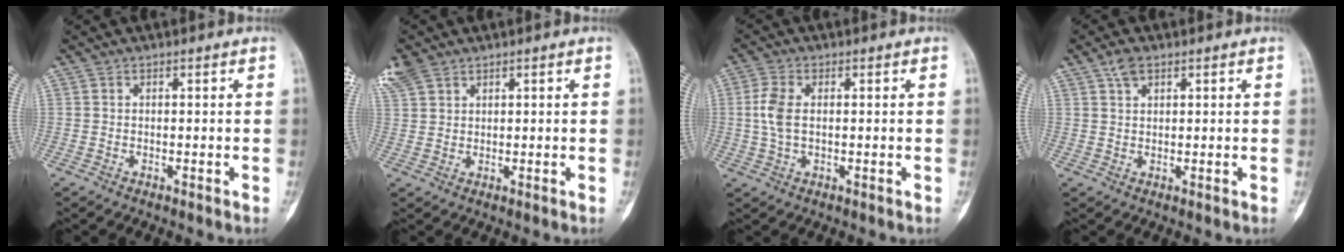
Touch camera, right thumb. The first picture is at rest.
{"total": 5.5, "force": [3.6, 3.5, 2.2], "torque": [-0.052, 0.011, 0.085]}
{"total": 5.1, "force": [0.4, 2.8, 4.2], "torque": [-0.105, 0.006, 0.004]}
{"total": 2.9, "force": [1.8, 1.5, 1.7], "torque": [-0.031, 0.000, 0.036]}